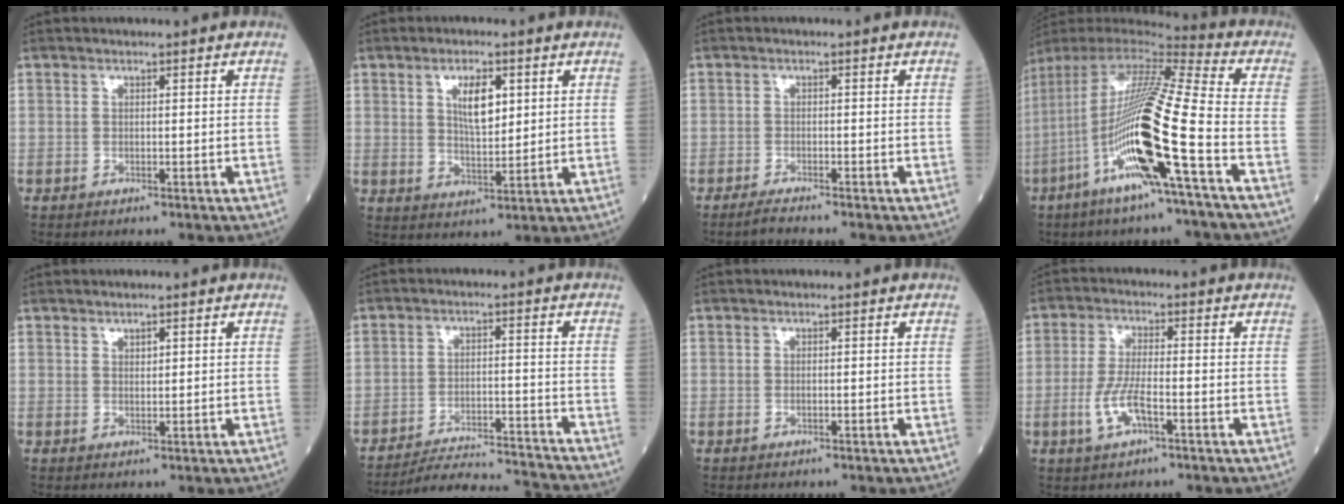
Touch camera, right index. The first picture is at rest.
{"total": 5.5, "force": [2.1, 2.0, 4.7], "torque": [-0.085, -0.001, 0.040]}
{"total": 2.2, "force": [-2.0, -0.5, 0.7], "torque": [-0.021, -0.005, -0.038]}
{"total": 20.4, "force": [-6.5, 0.0, 19.4], "torque": [-0.403, -0.023, -0.134]}
{"total": 1.0, "force": [0.7, 0.4, 0.6], "torque": [-0.008, -0.001, 0.013]}
{"total": 12.5, "force": [-12.3, -0.8, 1.7], "torque": [-0.024, 0.002, -0.188]}
{"total": 0.0}
{"total": 5.8, "force": [-2.2, 1.5, 5.2], "torque": [-0.112, -0.004, -0.041]}